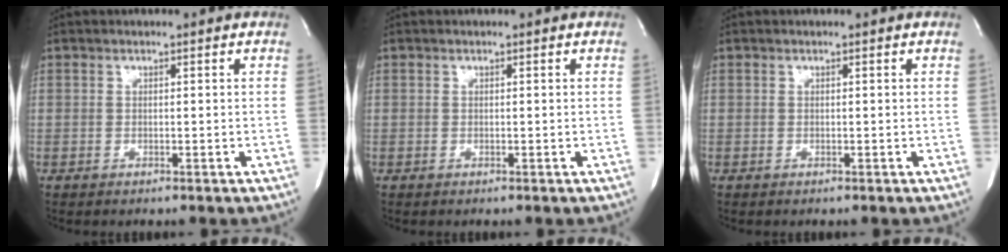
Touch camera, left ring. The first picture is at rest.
{"total": 0.0}
{"total": 0.0}